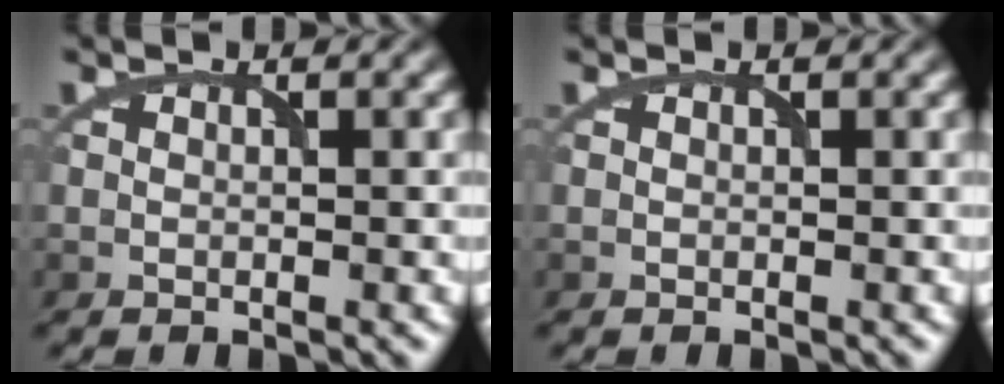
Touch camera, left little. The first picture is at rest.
{"total": 0.0}